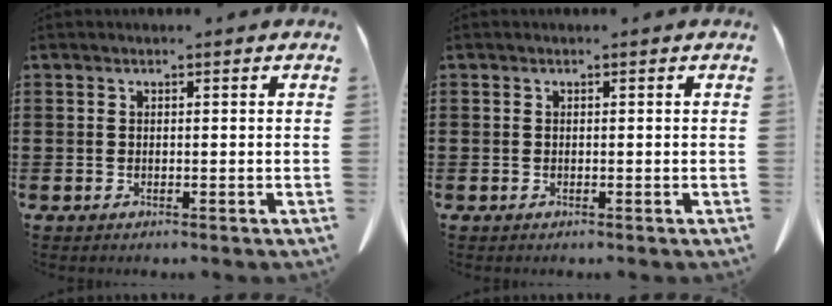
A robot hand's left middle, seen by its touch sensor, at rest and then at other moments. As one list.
[{"total": 0.0}]